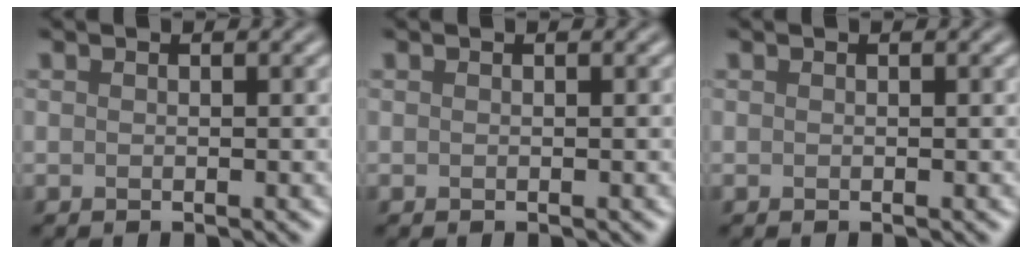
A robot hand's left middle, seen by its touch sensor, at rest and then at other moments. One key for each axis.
{"total": 0.0}
{"total": 0.0}